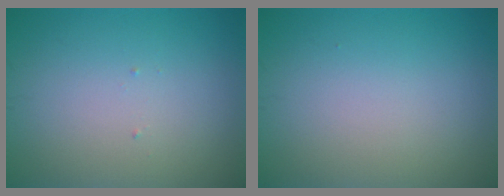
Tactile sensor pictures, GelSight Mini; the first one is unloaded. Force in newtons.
{"total": 0.0}